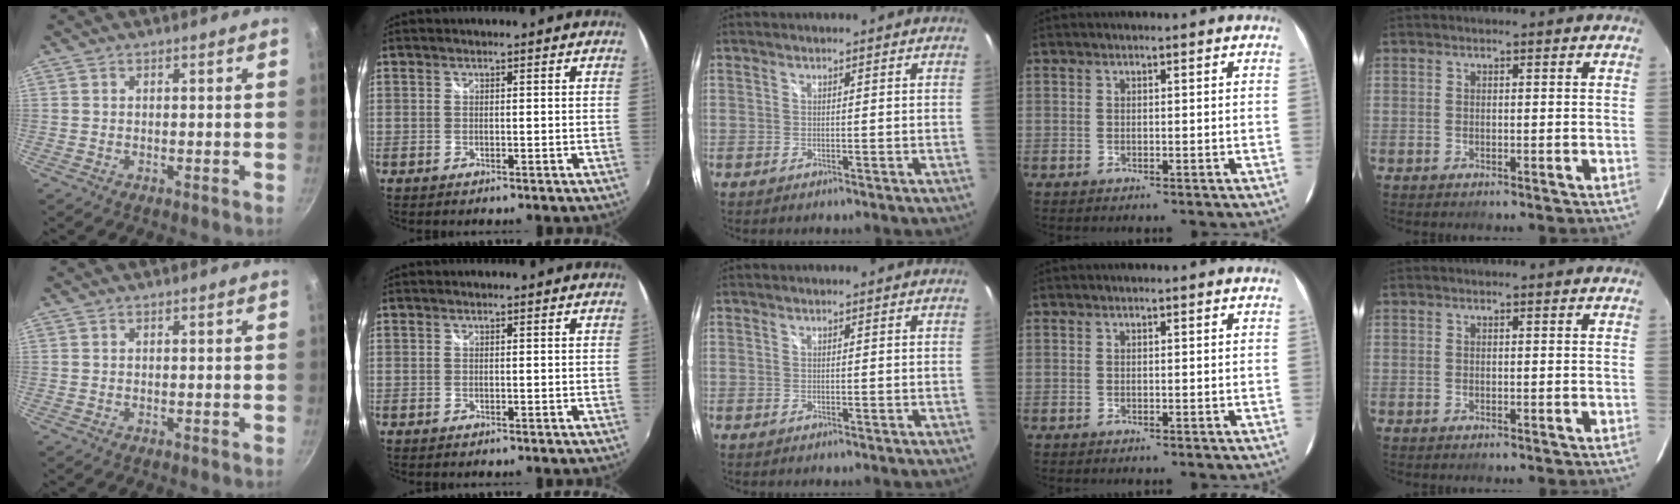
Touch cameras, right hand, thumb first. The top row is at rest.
{}